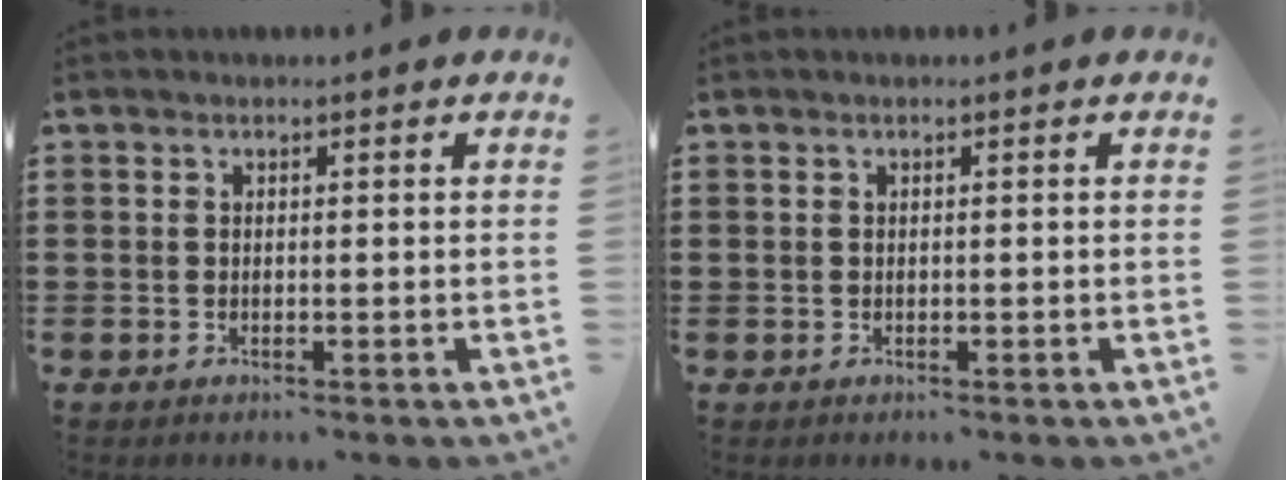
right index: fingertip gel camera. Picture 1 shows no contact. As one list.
[{"total": 0.0}]